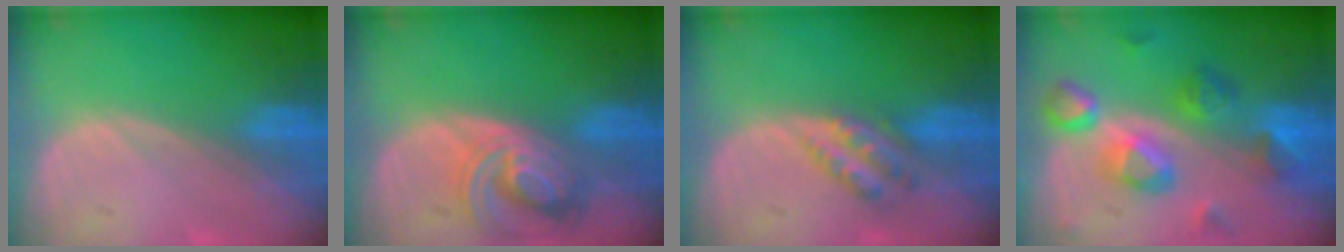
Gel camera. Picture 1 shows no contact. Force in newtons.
{"total": 7.4, "press": 6.7, "slide": 3.2}
{"total": 4.5, "press": 4.0, "slide": 2.0}
{"total": 9.2, "press": 8.3, "slide": 4.0}